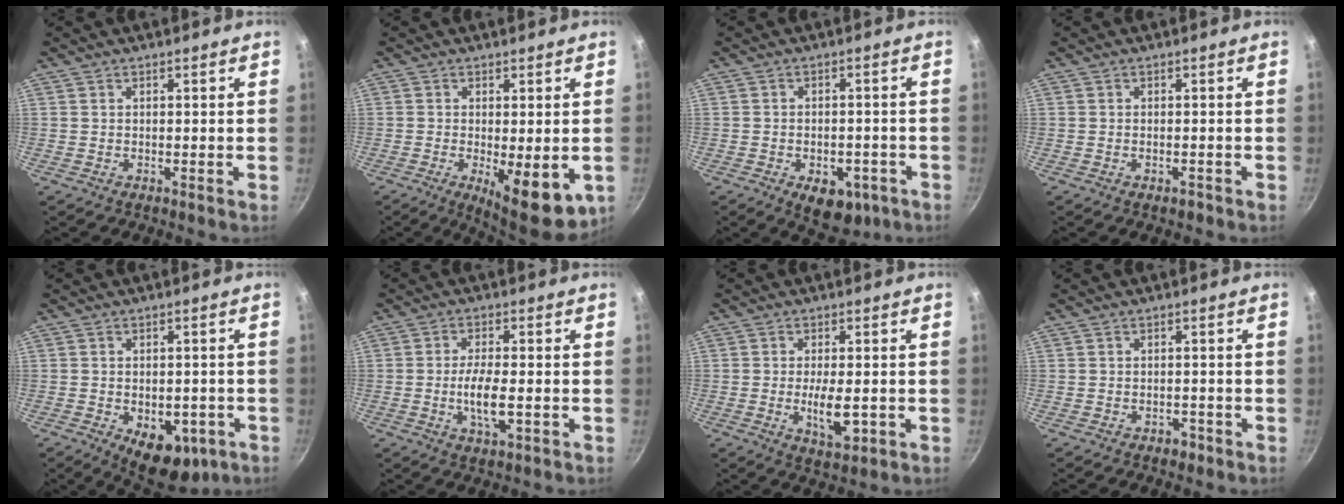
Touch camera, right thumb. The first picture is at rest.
{"total": 11.5, "force": [-3.5, 4.1, 10.1], "torque": [-0.134, -0.022, -0.038]}
{"total": 8.5, "force": [-4.3, 5.0, 5.4], "torque": [-0.055, 0.015, -0.051]}
{"total": 0.9, "force": [-0.7, 0.4, 0.5], "torque": [-0.006, 0.007, -0.008]}
{"total": 12.1, "force": [-5.4, 6.9, 8.4], "torque": [-0.101, 0.007, -0.063]}
{"total": 6.3, "force": [-1.3, 2.3, 5.7], "torque": [-0.110, -0.002, -0.022]}
{"total": 6.4, "force": [-1.3, 2.6, 5.7], "torque": [-0.094, -0.010, -0.016]}
{"total": 1.8, "force": [-1.2, 1.1, 0.6], "torque": [-0.003, 0.008, -0.016]}